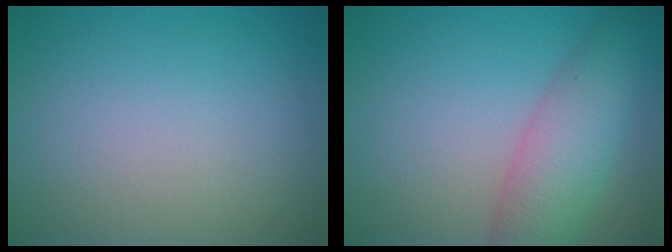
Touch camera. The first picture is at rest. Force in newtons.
{"total": 5.5, "press": 5.5, "slide": 0.3}